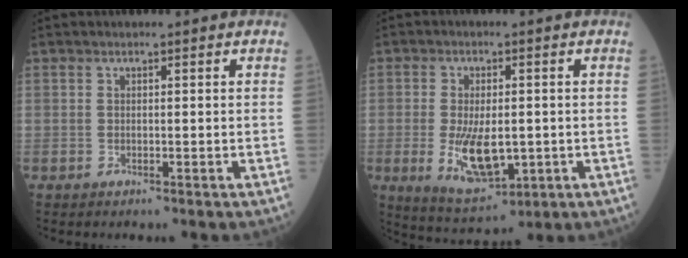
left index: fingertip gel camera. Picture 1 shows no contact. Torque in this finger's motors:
{"motor_torque": [1.71, 0.42, 0.70, 0.19]}